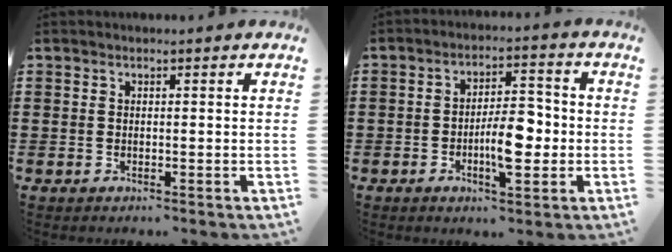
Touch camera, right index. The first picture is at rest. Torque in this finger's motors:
{"motor_torque": [2.14, 0.00, 0.62, 0.06]}